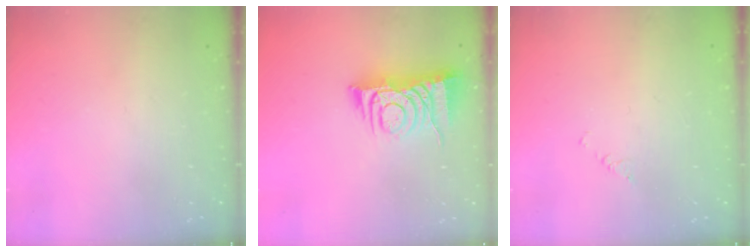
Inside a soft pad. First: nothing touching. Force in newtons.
{"total": 8.7, "press": 8.7, "slide": 1.0}
{"total": 2.0, "press": 2.0, "slide": 0.3}